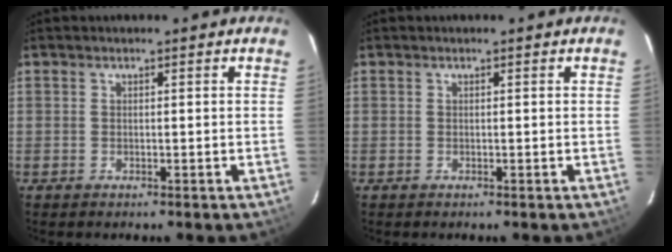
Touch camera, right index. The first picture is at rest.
{"total": 0.0}